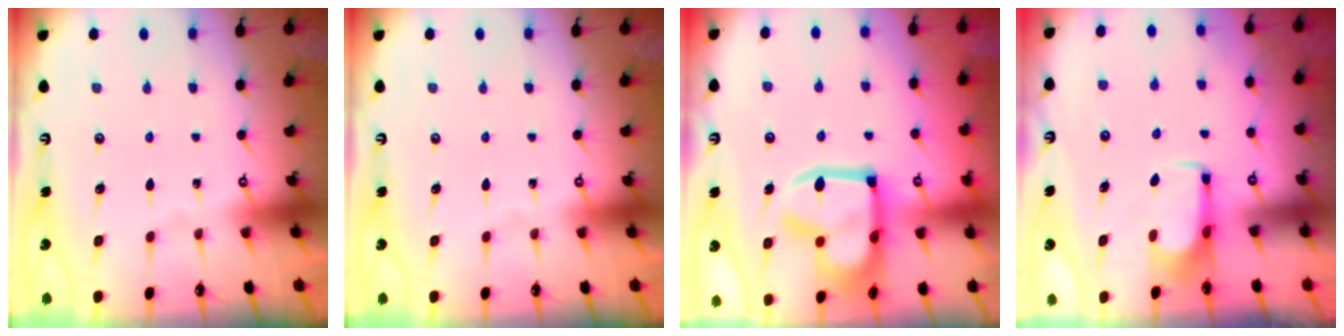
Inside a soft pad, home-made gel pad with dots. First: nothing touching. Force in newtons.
{"total": 0.0}
{"total": 18.7, "press": 18.6, "slide": 1.7}
{"total": 1.6, "press": 1.5, "slide": 0.4}